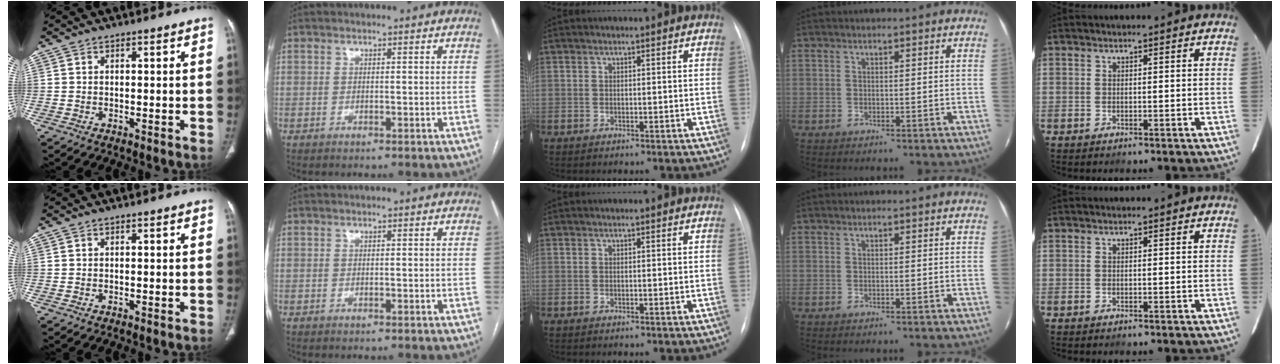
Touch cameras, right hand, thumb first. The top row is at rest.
{}